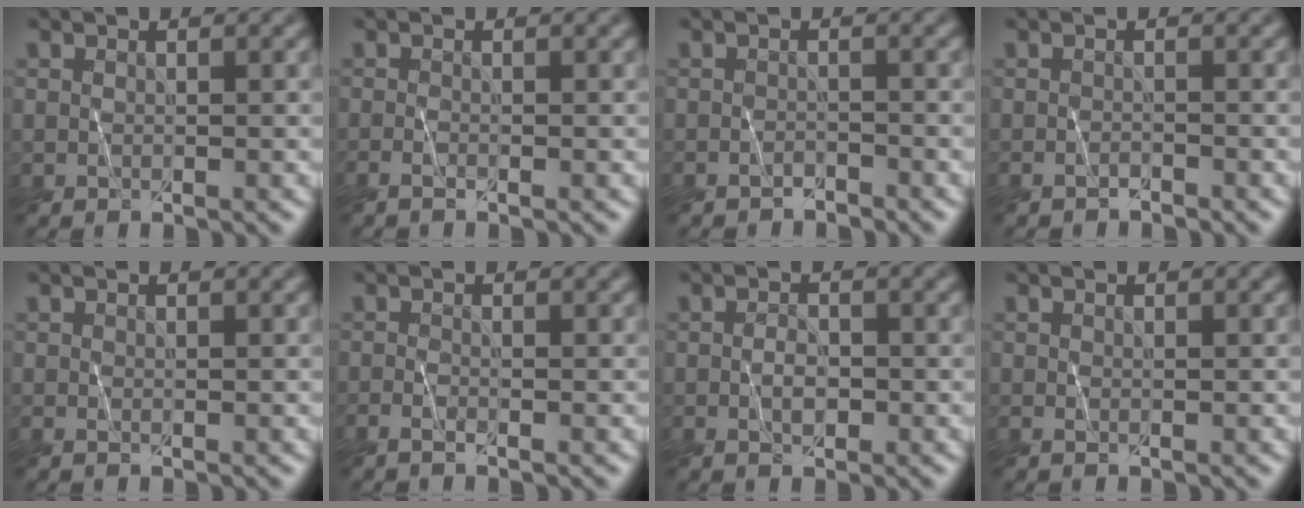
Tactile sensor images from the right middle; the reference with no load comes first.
{"total": 0.7, "force": [-0.5, 0.1, 0.6], "torque": [-0.011, -0.002, -0.011]}
{"total": 1.2, "force": [-1.2, 0.0, 0.2], "torque": [-0.002, 0.001, -0.024]}
{"total": 0.9, "force": [-0.9, 0.0, 0.2], "torque": [-0.003, 0.002, -0.018]}
{"total": 0.0}
{"total": 1.1, "force": [-0.7, 0.2, 0.8], "torque": [-0.013, 0.000, -0.019]}
{"total": 1.4, "force": [-0.6, 0.6, 1.2], "torque": [-0.021, 0.005, -0.014]}
{"total": 0.0}